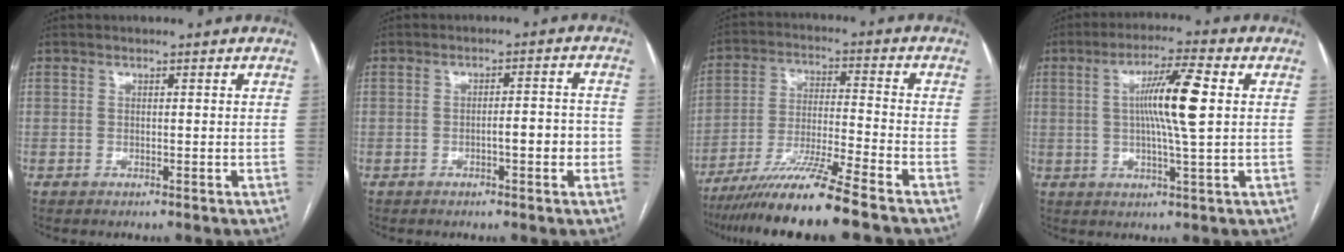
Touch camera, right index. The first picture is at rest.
{"total": 4.2, "force": [-1.3, 0.8, 3.9], "torque": [-0.055, 0.010, -0.016]}
{"total": 13.0, "force": [-10.1, -1.5, 8.0], "torque": [-0.141, -0.030, -0.178]}
{"total": 9.9, "force": [1.5, 0.0, 9.8], "torque": [-0.174, 0.005, 0.023]}